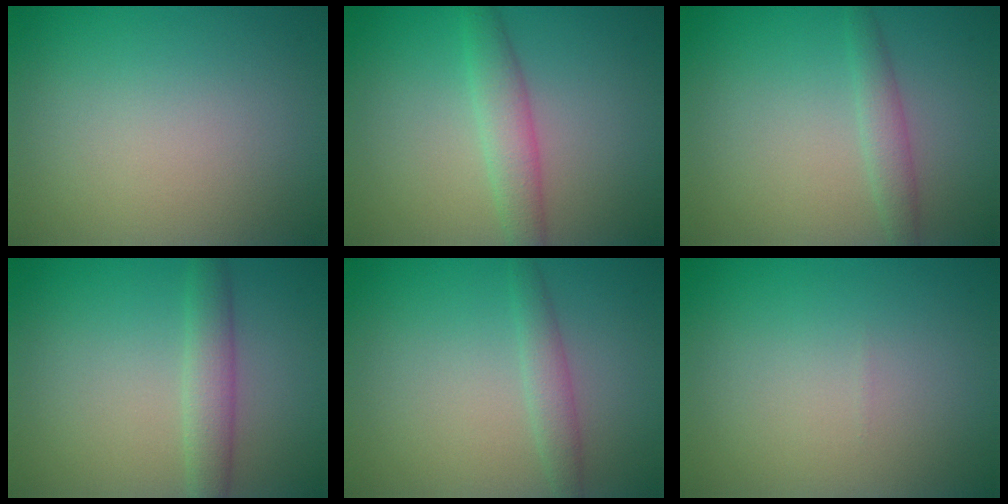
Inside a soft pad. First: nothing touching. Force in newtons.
{"total": 2.9, "press": 2.9, "slide": 0.2}
{"total": 1.9, "press": 1.9, "slide": 0.1}
{"total": 2.7, "press": 2.7, "slide": 0.1}
{"total": 1.9, "press": 1.9, "slide": 0.1}
{"total": 0.0}